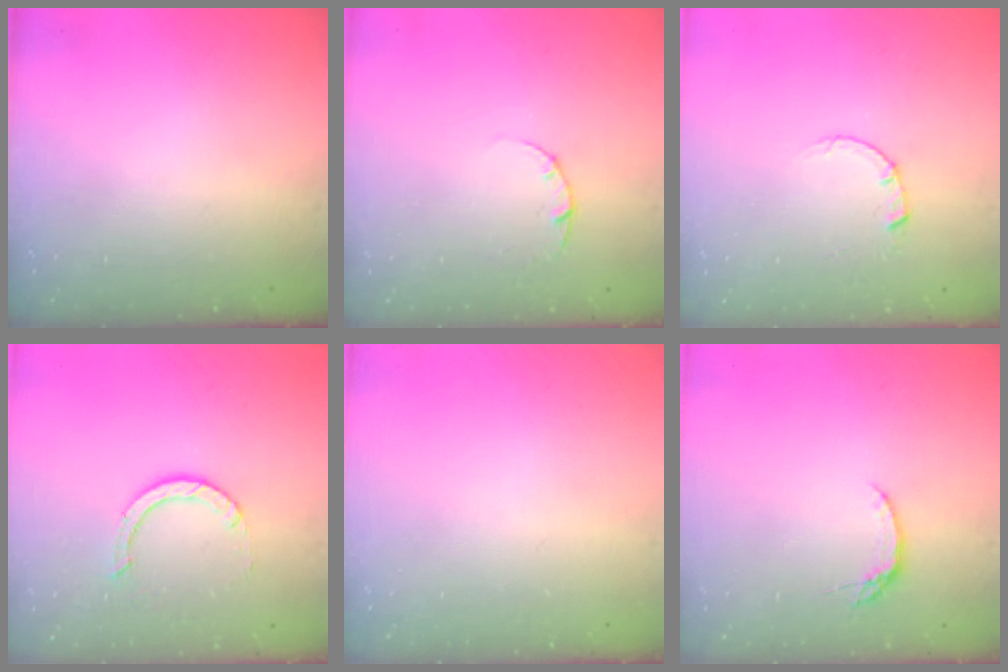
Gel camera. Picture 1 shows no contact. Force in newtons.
{"total": 2.2, "press": 2.2, "slide": 0.3}
{"total": 1.5, "press": 1.5, "slide": 0.3}
{"total": 3.6, "press": 3.6, "slide": 0.3}
{"total": 0.0}
{"total": 4.3, "press": 4.3, "slide": 0.5}